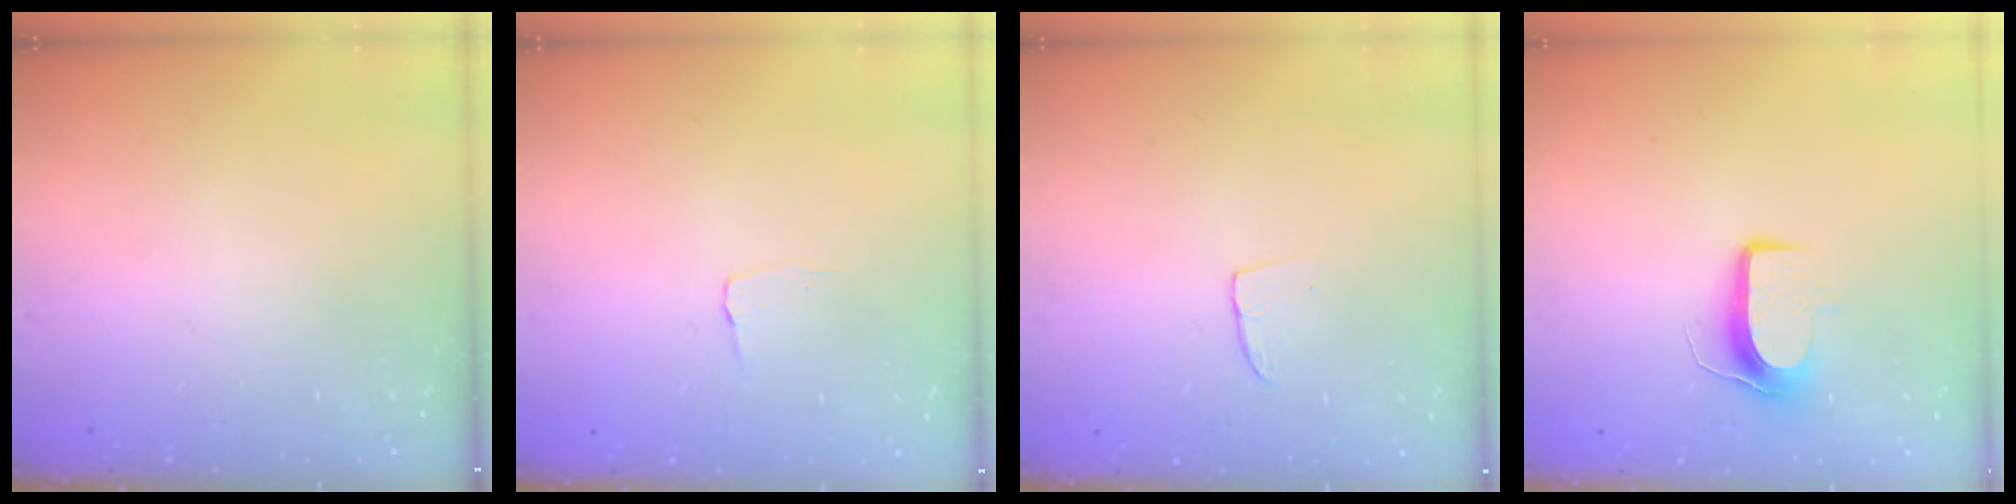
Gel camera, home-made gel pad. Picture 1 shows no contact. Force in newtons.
{"total": 2.9, "press": 2.8, "slide": 0.3}
{"total": 2.9, "press": 2.9, "slide": 0.2}
{"total": 8.9, "press": 8.9, "slide": 0.7}